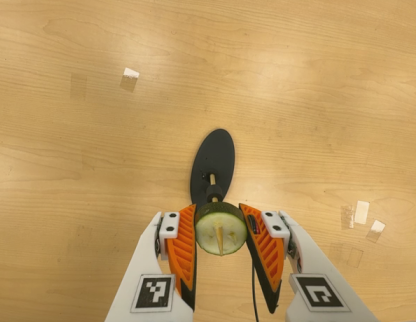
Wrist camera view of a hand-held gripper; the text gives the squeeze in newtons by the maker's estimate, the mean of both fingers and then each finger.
{"total": 9.8, "left": 9.3, "right": 10.4}